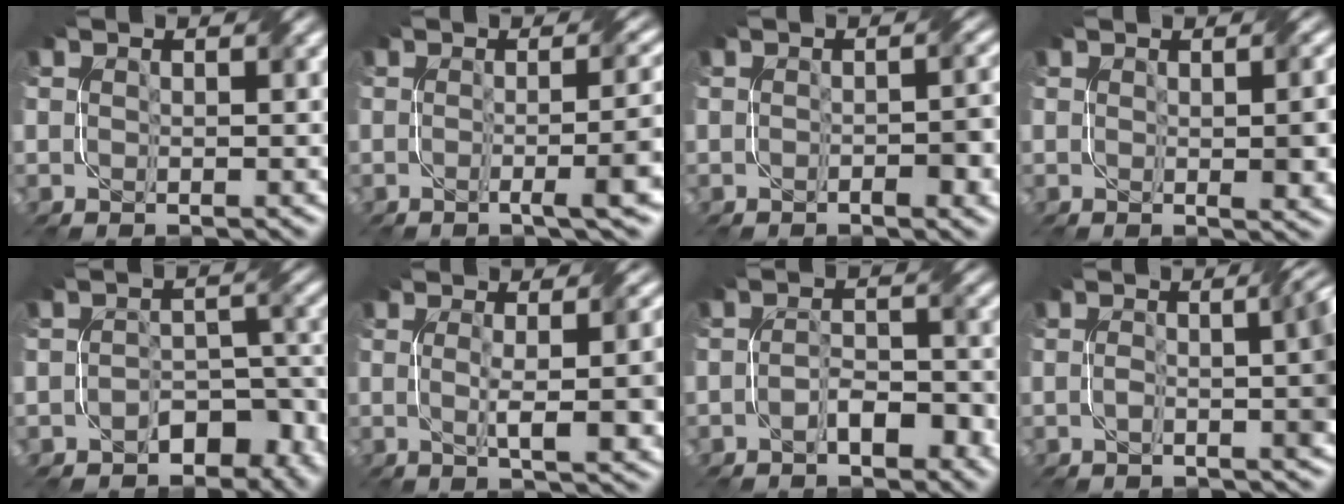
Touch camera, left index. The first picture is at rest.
{"total": 5.7, "force": [-1.0, 1.3, 5.5], "torque": [-0.059, -0.002, -0.017]}
{"total": 2.8, "force": [-1.0, 0.6, 2.6], "torque": [-0.036, 0.000, -0.013]}
{"total": 4.1, "force": [0.0, 1.1, 4.0], "torque": [-0.041, 0.007, 0.004]}
{"total": 5.8, "force": [-3.3, 3.3, 3.4], "torque": [-0.034, -0.003, -0.050]}
{"total": 7.5, "force": [-0.3, 2.1, 7.2], "torque": [-0.074, 0.008, -0.003]}
{"total": 3.7, "force": [-1.9, 1.5, 2.8], "torque": [-0.045, 0.007, -0.030]}
{"total": 5.4, "force": [-0.2, 1.6, 5.2], "torque": [-0.056, 0.009, -0.007]}